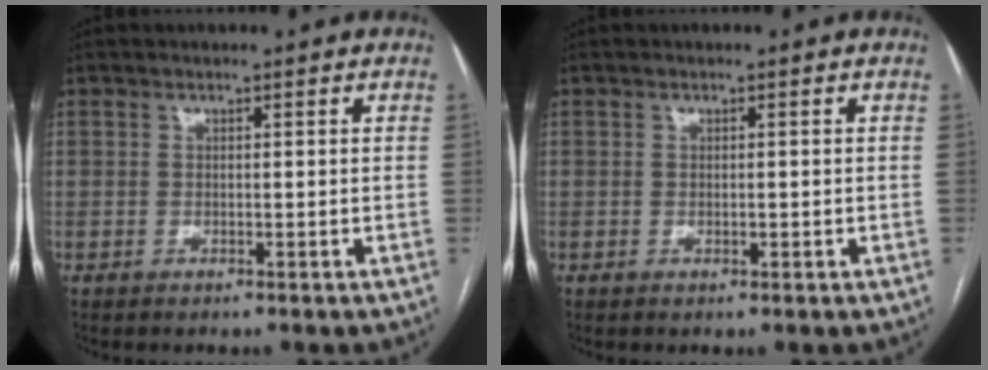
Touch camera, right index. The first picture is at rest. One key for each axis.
{"total": 0.8, "fx": -0.1, "fy": 0.3, "fz": 0.7, "tx": -0.013, "ty": -0.001, "tz": -0.001}